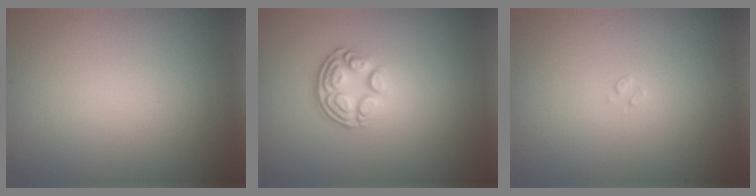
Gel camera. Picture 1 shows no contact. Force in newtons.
{"total": 3.7, "press": 2.5, "slide": 2.7}
{"total": 0.6, "press": 0.6, "slide": 0.2}